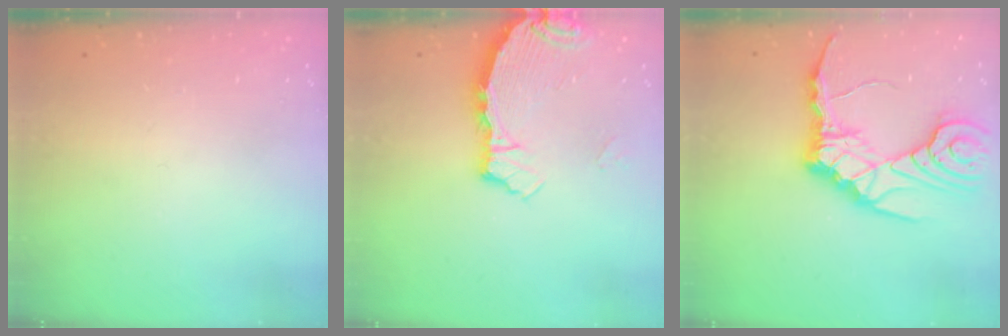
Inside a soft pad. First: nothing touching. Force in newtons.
{"total": 3.4, "press": 3.4, "slide": 0.4}
{"total": 14.3, "press": 14.1, "slide": 2.0}